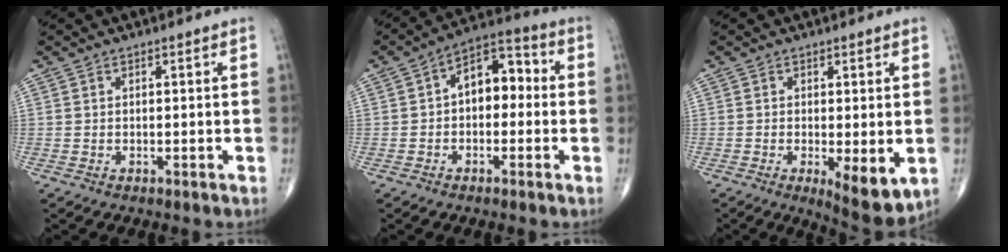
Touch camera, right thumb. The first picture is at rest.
{"total": 9.3, "force": [0.1, 5.9, 7.3], "torque": [-0.079, 0.036, -0.013]}
{"total": 7.2, "force": [-1.5, 2.3, 6.7], "torque": [-0.093, -0.022, -0.018]}